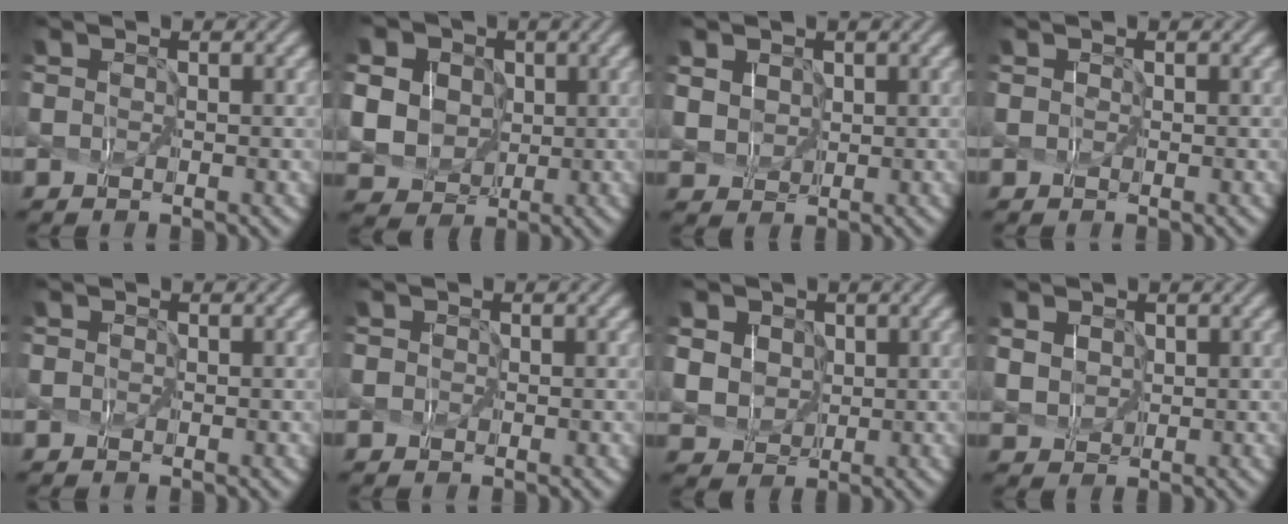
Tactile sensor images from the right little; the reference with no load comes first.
{"total": 11.9, "force": [3.0, 10.5, 4.8], "torque": [-0.171, 0.017, 0.061]}
{"total": 5.3, "force": [2.4, 4.1, 2.4], "torque": [-0.071, 0.016, 0.040]}
{"total": 0.6, "force": [0.2, 0.5, 0.3], "torque": [0.004, 0.006, -0.002]}
{"total": 0.0}
{"total": 1.2, "force": [0.2, 1.0, 0.5], "torque": [0.005, 0.011, -0.011]}
{"total": 9.4, "force": [3.9, 7.5, 4.1], "torque": [-0.127, 0.019, 0.073]}
{"total": 4.3, "force": [1.8, 3.4, 2.0], "torque": [-0.069, 0.018, 0.033]}